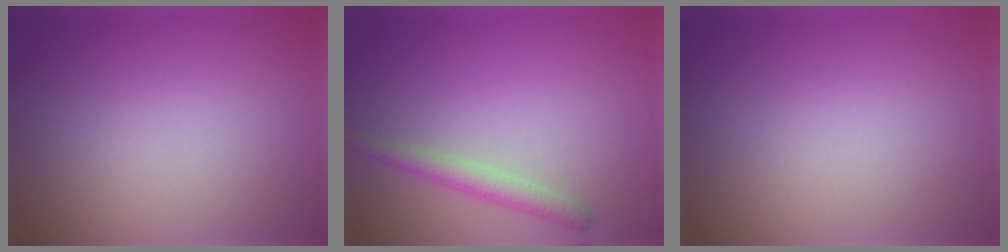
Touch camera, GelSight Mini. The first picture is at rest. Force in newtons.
{"total": 2.2, "press": 2.2, "slide": 0.1}
{"total": 0.0}